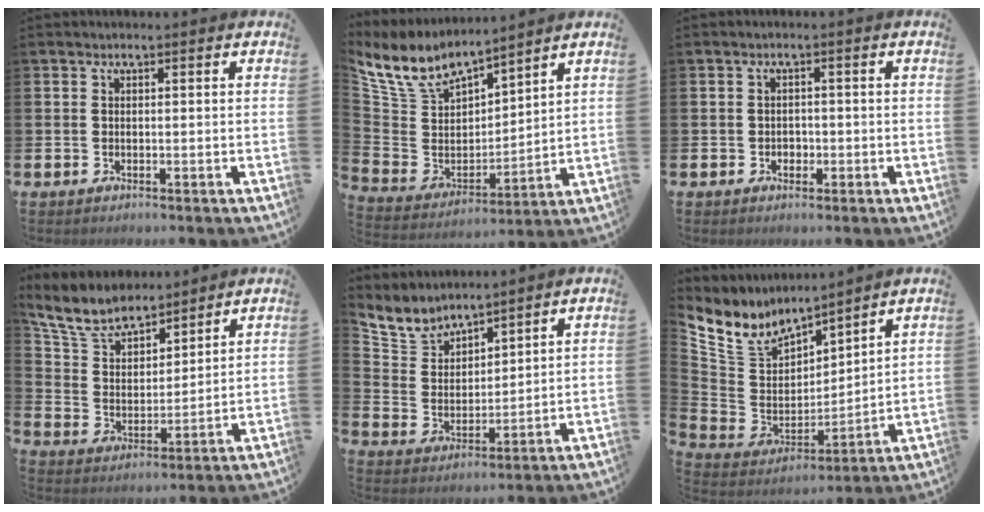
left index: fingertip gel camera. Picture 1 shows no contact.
{"total": 8.2, "force": [7.2, 3.4, 1.9], "torque": [-0.084, -0.052, 0.132]}
{"total": 1.4, "force": [-0.4, 1.2, 0.5], "torque": [0.000, 0.001, -0.013]}
{"total": 8.1, "force": [7.3, 2.7, 2.4], "torque": [-0.086, -0.039, 0.131]}
{"total": 5.7, "force": [5.4, 1.5, 0.3], "torque": [-0.039, -0.034, 0.097]}
{"total": 7.5, "force": [6.6, 3.5, 1.0], "torque": [-0.072, -0.051, 0.120]}